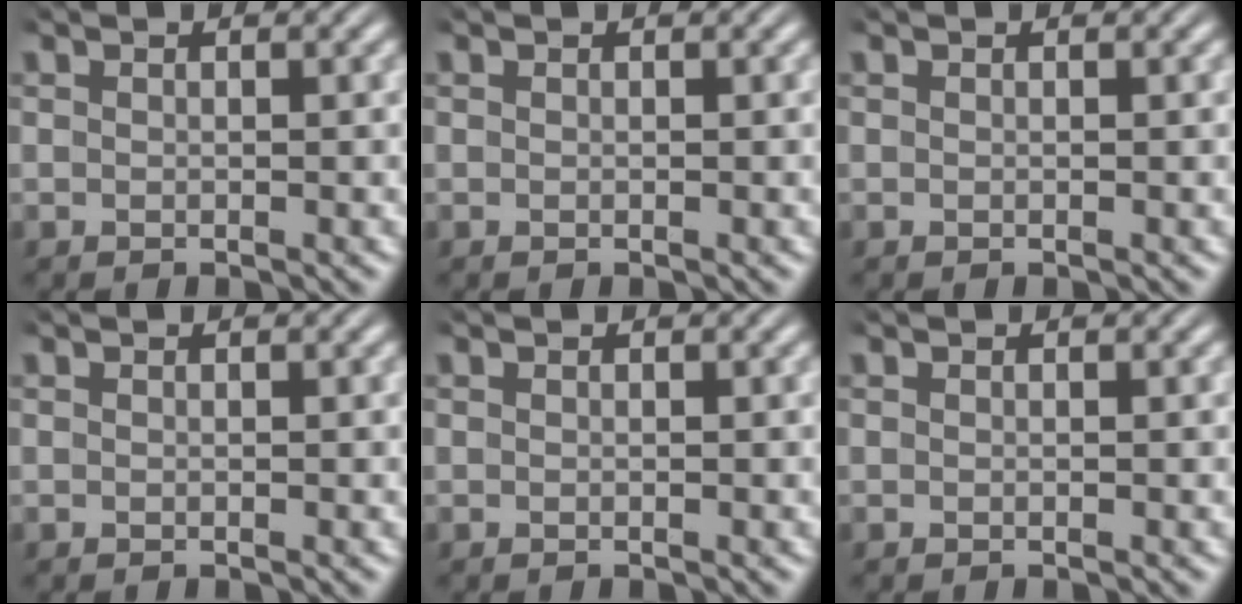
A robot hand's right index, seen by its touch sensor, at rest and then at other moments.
{"total": 0.0}
{"total": 0.0}
{"total": 0.0}
{"total": 0.0}
{"total": 0.0}